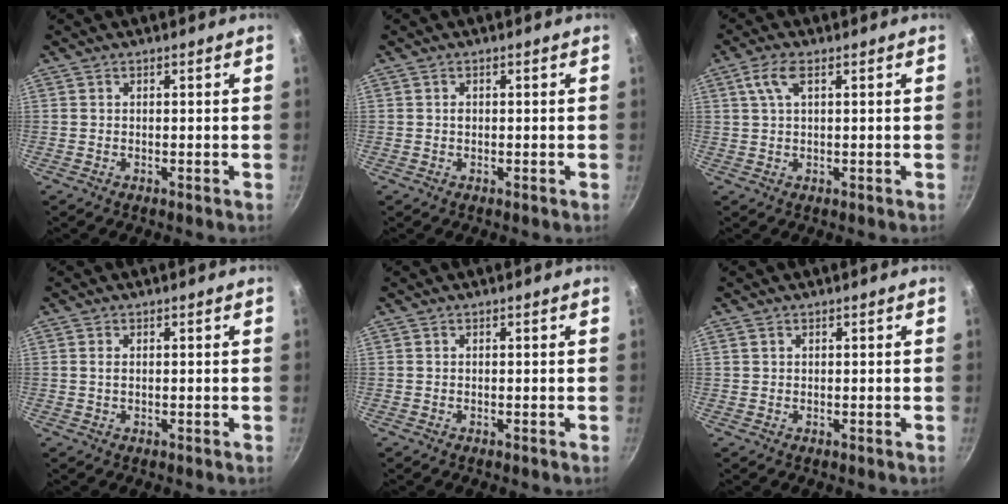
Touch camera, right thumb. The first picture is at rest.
{"total": 0.7, "force": [0.2, 0.5, 0.5], "torque": [-0.008, -0.001, 0.004]}
{"total": 4.2, "force": [1.6, 1.2, 3.7], "torque": [-0.084, 0.006, 0.035]}
{"total": 1.0, "force": [0.3, 0.4, 0.9], "torque": [-0.018, -0.002, 0.005]}
{"total": 0.0}
{"total": 0.6, "force": [0.3, 0.4, 0.2], "torque": [-0.004, 0.002, 0.005]}